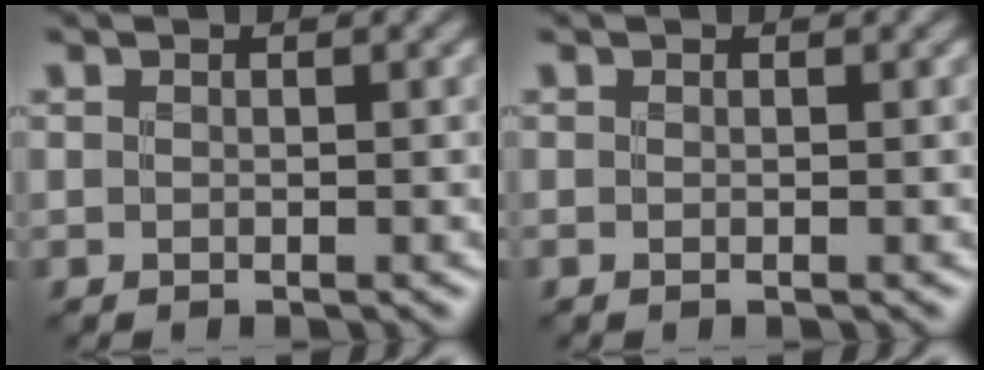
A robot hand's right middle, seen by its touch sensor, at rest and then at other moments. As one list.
[{"total": 0.0}]